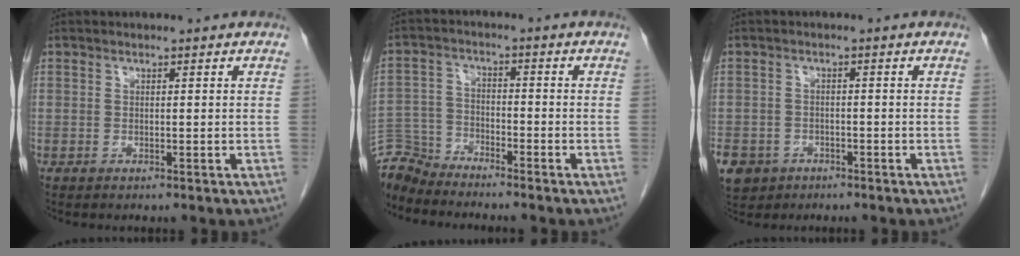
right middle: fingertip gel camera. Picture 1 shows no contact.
{"total": 6.2, "force": [-6.1, 0.5, -0.7], "torque": [0.011, 0.001, -0.120]}
{"total": 9.8, "force": [-4.8, 8.0, 2.9], "torque": [-0.087, -0.001, -0.070]}